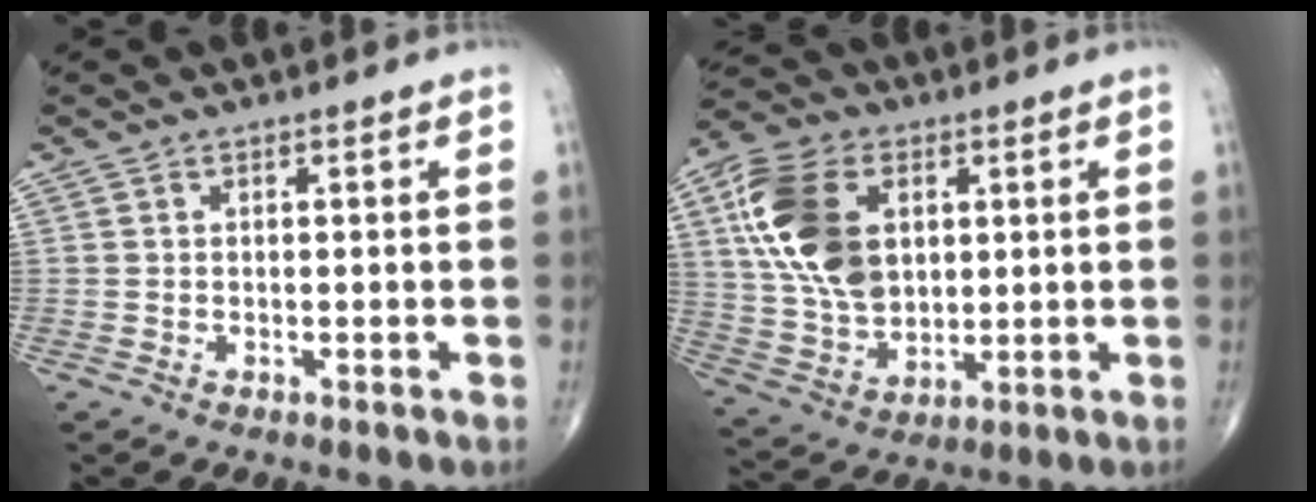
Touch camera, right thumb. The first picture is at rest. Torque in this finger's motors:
{"motor_torque": [1.79, 3.20, 1.72, 0.67, 0.20]}